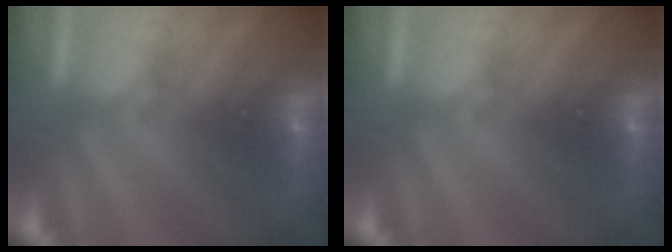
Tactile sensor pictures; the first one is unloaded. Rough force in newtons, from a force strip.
{"total": 0.0}